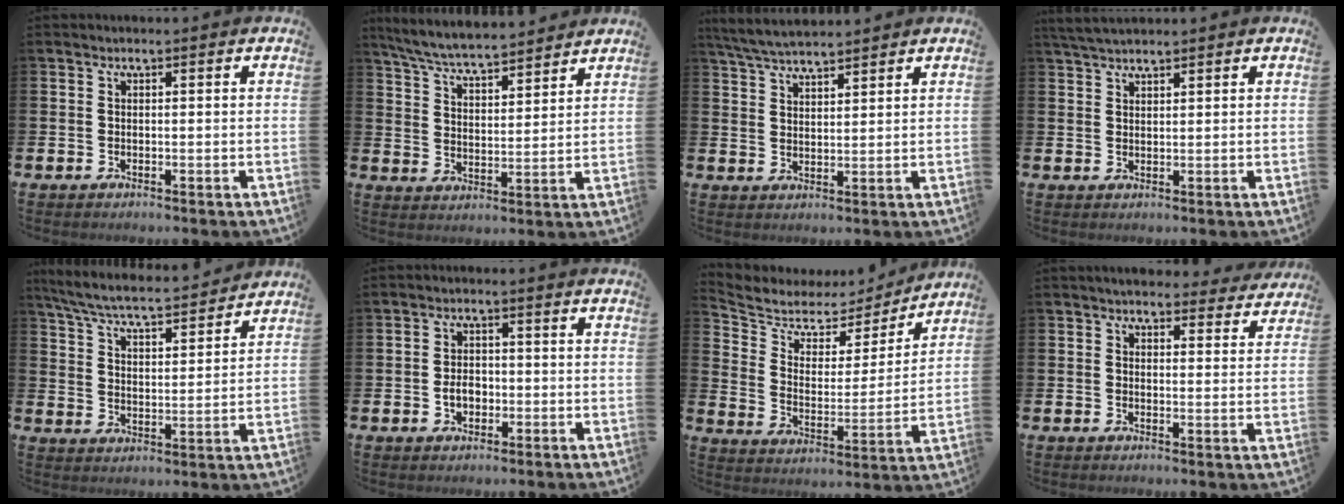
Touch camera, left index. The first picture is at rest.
{"total": 6.5, "force": [6.3, 0.4, 1.4], "torque": [-0.053, -0.044, 0.110]}
{"total": 5.1, "force": [4.9, 0.5, 1.2], "torque": [-0.037, -0.020, 0.090]}
{"total": 3.3, "force": [3.1, 0.6, 1.0], "torque": [-0.020, -0.008, 0.057]}
{"total": 6.9, "force": [6.5, 0.7, 2.1], "torque": [-0.067, -0.048, 0.110]}
{"total": 2.8, "force": [-0.7, 2.0, 1.8], "torque": [-0.022, -0.002, -0.018]}
{"total": 5.7, "force": [4.9, 2.8, 1.2], "torque": [-0.059, -0.037, 0.076]}
{"total": 4.1, "force": [4.0, 1.0, 0.5], "torque": [-0.006, -0.024, 0.070]}